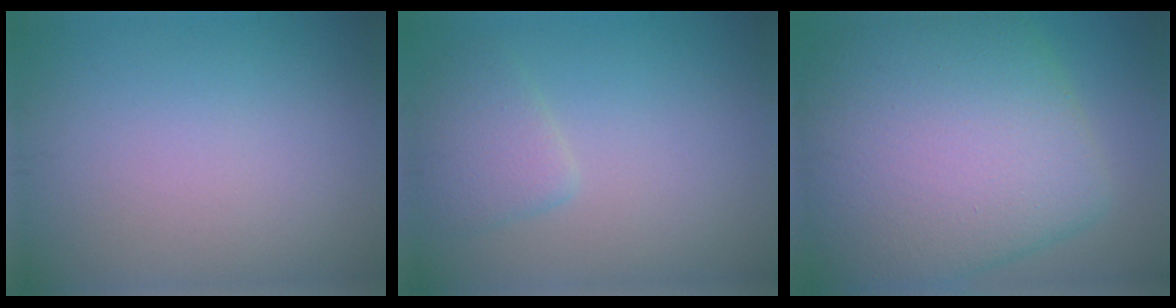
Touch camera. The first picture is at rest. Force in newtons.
{"total": 2.6, "press": 2.6, "slide": 0.3}
{"total": 13.7, "press": 13.7, "slide": 0.5}